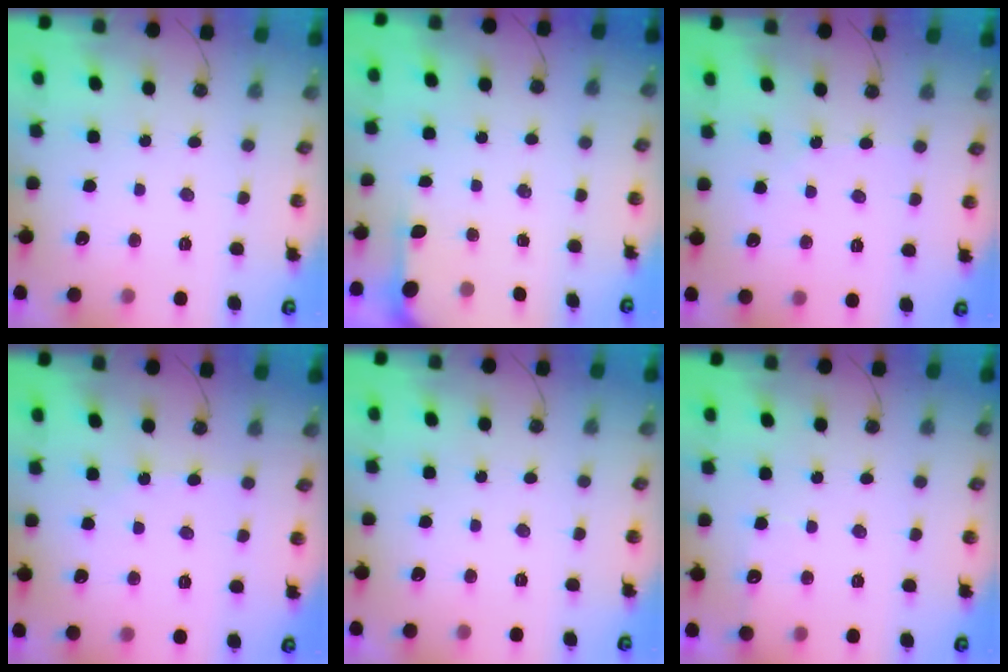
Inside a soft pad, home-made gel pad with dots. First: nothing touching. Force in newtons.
{"total": 1.4, "press": 1.4, "slide": 0.2}
{"total": 3.4, "press": 3.3, "slide": 0.6}
{"total": 2.7, "press": 2.7, "slide": 0.5}
{"total": 0.0}
{"total": 3.2, "press": 3.2, "slide": 0.5}